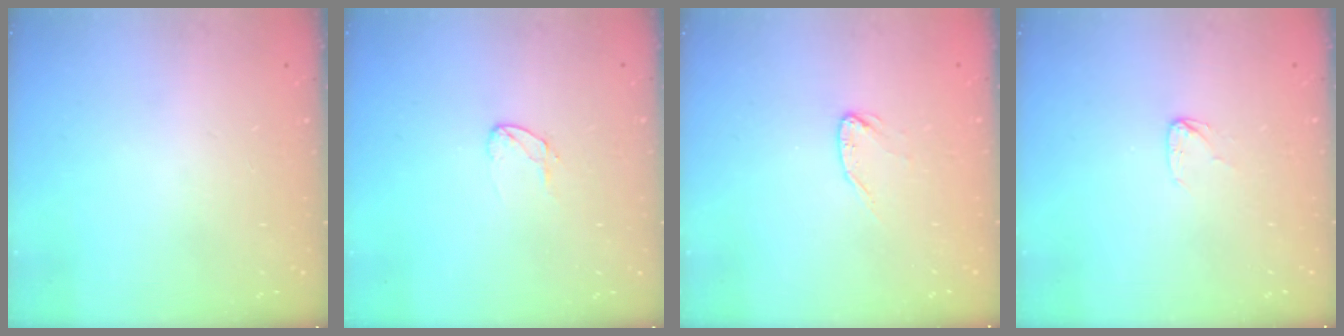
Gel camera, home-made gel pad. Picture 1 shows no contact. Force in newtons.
{"total": 4.8, "press": 4.7, "slide": 0.3}
{"total": 4.0, "press": 3.9, "slide": 0.4}
{"total": 3.5, "press": 3.5, "slide": 0.2}